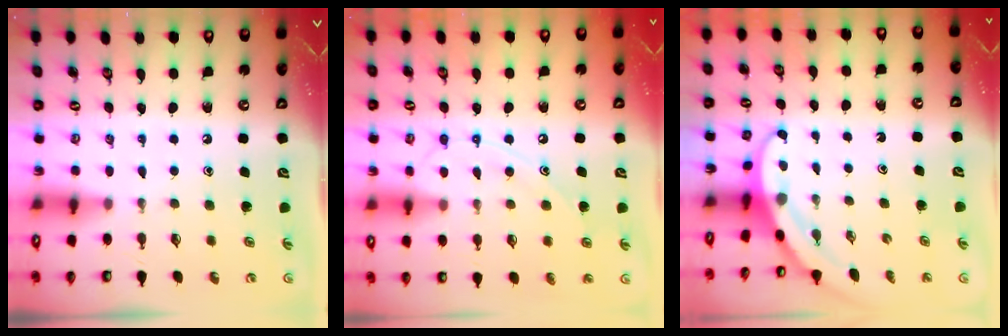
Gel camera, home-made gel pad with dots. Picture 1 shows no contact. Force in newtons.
{"total": 10.7, "press": 10.7, "slide": 1.0}
{"total": 3.2, "press": 3.2, "slide": 0.1}